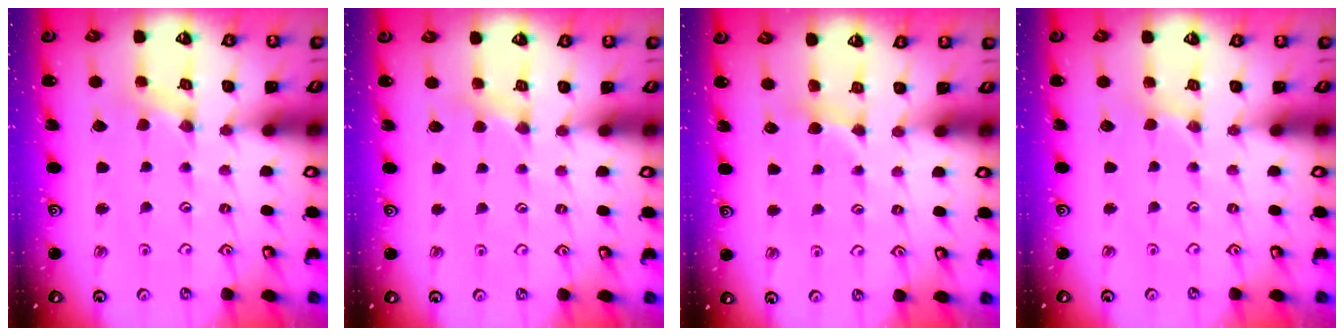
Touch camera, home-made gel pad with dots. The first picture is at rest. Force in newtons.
{"total": 2.5, "press": 2.5, "slide": 0.3}
{"total": 2.5, "press": 2.4, "slide": 0.2}
{"total": 0.0}